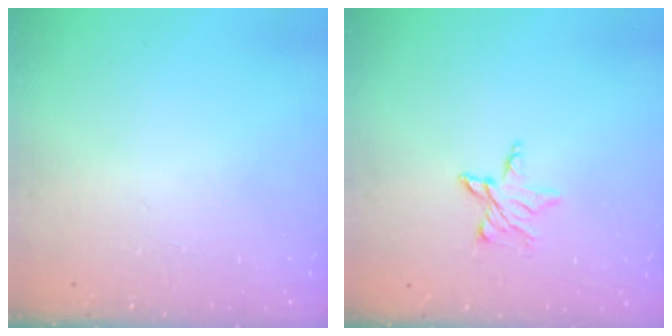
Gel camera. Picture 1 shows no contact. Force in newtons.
{"total": 5.2, "press": 5.2, "slide": 0.4}